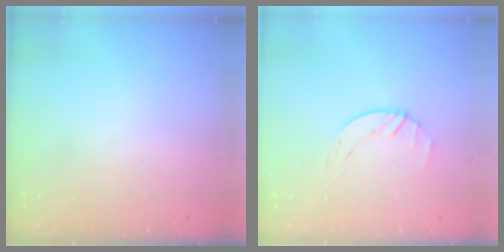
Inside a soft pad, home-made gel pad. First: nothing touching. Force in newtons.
{"total": 1.6, "press": 1.6, "slide": 0.3}